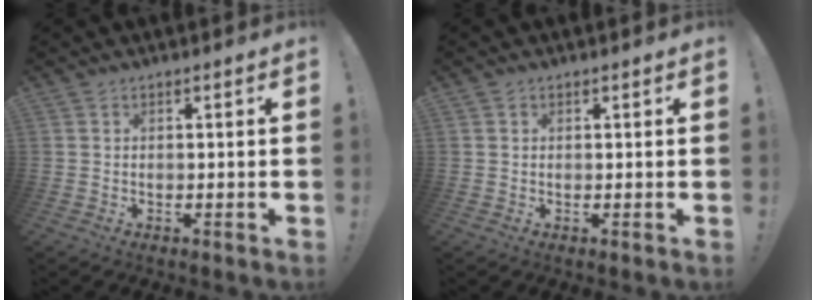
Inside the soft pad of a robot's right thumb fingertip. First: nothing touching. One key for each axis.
{"total": 0.5, "fx": 0.3, "fy": 0.5, "fz": 0.0, "tx": 0.006, "ty": -0.001, "tz": 0.003}